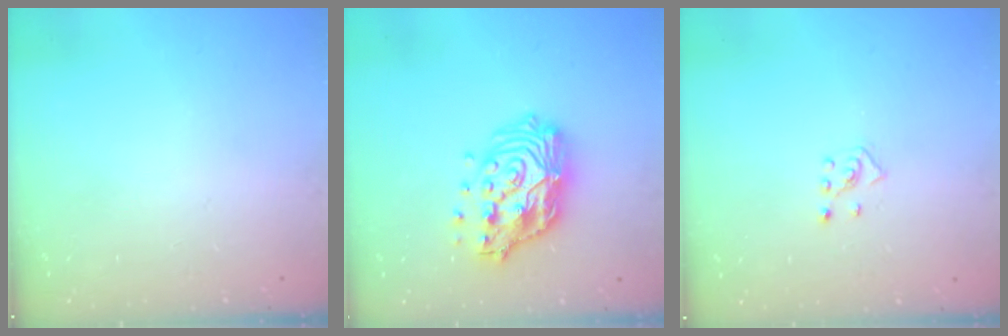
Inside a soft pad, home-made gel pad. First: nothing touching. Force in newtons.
{"total": 17.1, "press": 17.0, "slide": 1.5}
{"total": 4.2, "press": 4.1, "slide": 0.7}